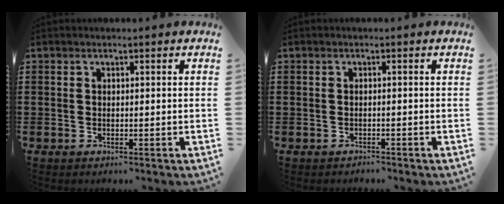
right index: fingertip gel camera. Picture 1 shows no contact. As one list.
[{"total": 0.7, "force": [-0.7, 0.2, 0.1], "torque": [-0.004, 0.000, -0.015]}]